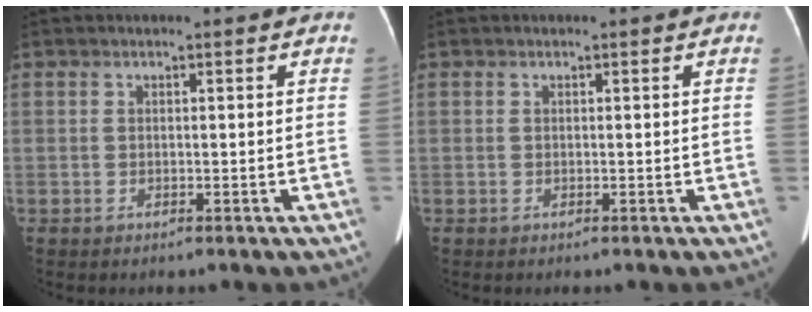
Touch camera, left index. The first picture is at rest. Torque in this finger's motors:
{"motor_torque": [-0.01, 0.03, 0.00, 0.00]}